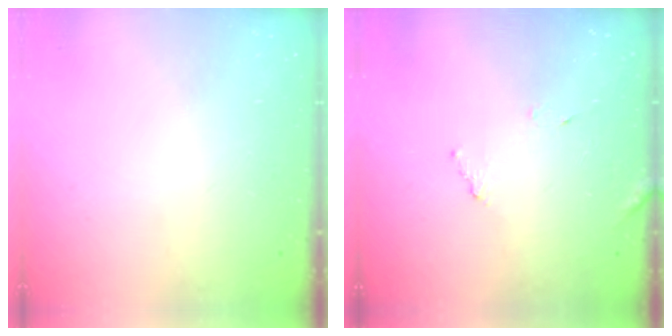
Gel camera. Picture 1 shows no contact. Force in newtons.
{"total": 7.1, "press": 7.0, "slide": 0.4}